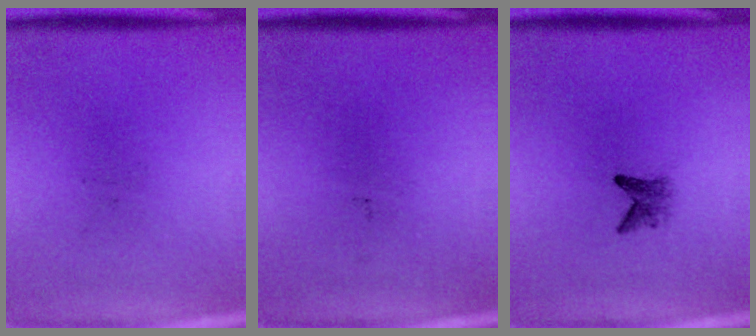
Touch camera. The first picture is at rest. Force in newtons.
{"total": 0.0}
{"total": 2.0}